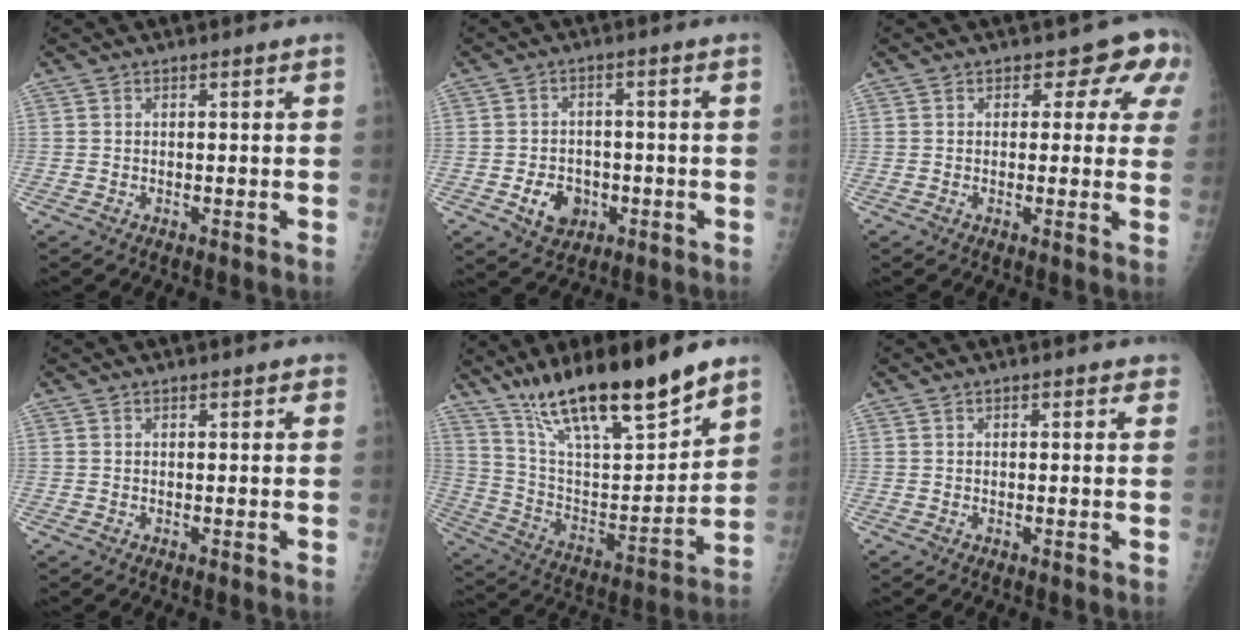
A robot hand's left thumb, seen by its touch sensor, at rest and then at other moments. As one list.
[{"total": 6.2, "force": [-2.2, 4.8, 3.2], "torque": [-0.033, 0.013, -0.031]}, {"total": 7.0, "force": [3.2, 4.7, 4.2], "torque": [-0.001, -0.007, 0.022]}, {"total": 1.1, "force": [0.7, 0.5, 0.6], "torque": [-0.002, -0.002, 0.007]}, {"total": 23.3, "force": [17.0, 5.3, 15.1], "torque": [-0.230, -0.073, 0.303]}, {"total": 1.7, "force": [1.1, 1.0, 0.9], "torque": [0.004, -0.002, 0.008]}]